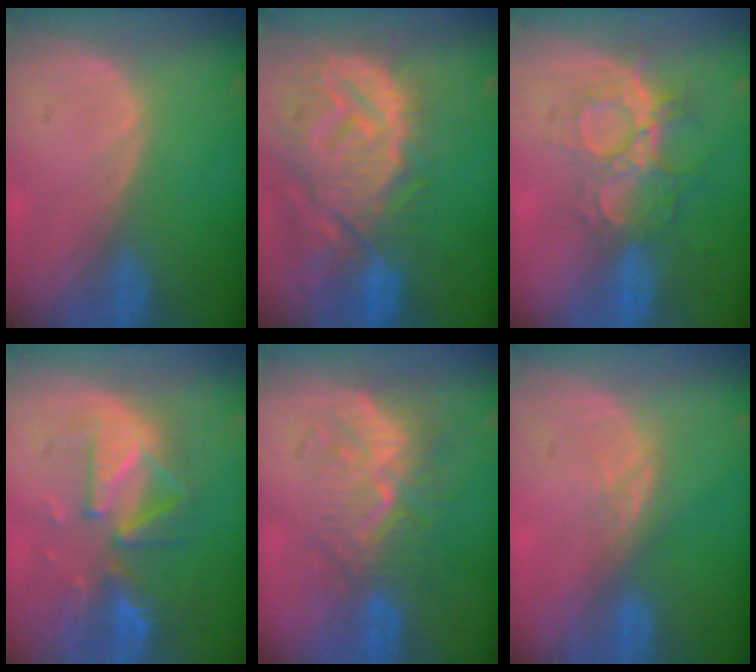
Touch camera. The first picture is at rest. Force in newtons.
{"total": 14.1, "press": 12.2, "slide": 7.1}
{"total": 9.4, "press": 8.0, "slide": 5.0}
{"total": 10.0, "press": 8.8, "slide": 4.7}
{"total": 8.7, "press": 8.2, "slide": 2.9}
{"total": 2.5, "press": 2.1, "slide": 1.4}